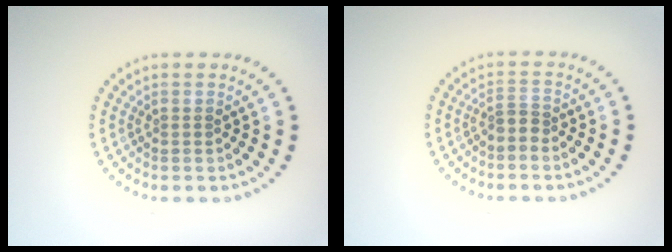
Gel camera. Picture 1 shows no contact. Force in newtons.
{"total": 1.4, "press": 0.9, "slide": 1.1}